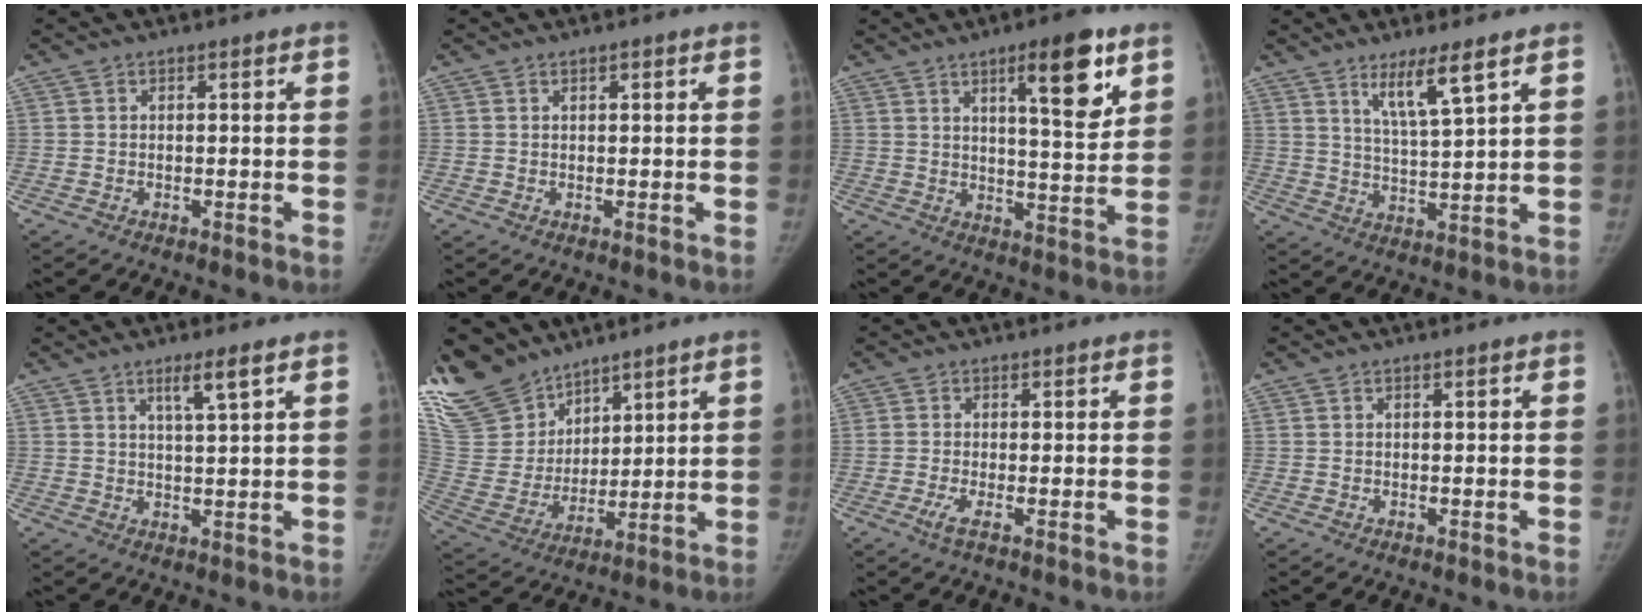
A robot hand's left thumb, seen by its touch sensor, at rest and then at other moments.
{"total": 0.0}
{"total": 11.8, "force": [6.2, 2.9, 9.6], "torque": [-0.120, -0.037, 0.092]}
{"total": 7.3, "force": [4.7, 0.3, 5.6], "torque": [-0.102, -0.039, 0.089]}
{"total": 4.2, "force": [2.5, 0.1, 3.4], "torque": [-0.062, -0.018, 0.046]}
{"total": 20.9, "force": [16.6, 10.8, 6.7], "torque": [-0.134, -0.053, 0.336]}
{"total": 1.8, "force": [-0.7, 0.0, 1.6], "torque": [-0.040, -0.006, -0.021]}
{"total": 0.0}